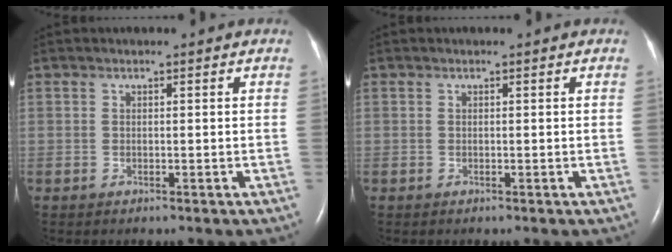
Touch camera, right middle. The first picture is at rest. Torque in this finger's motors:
{"motor_torque": [-0.01, 0.01, 0.00, 0.00]}